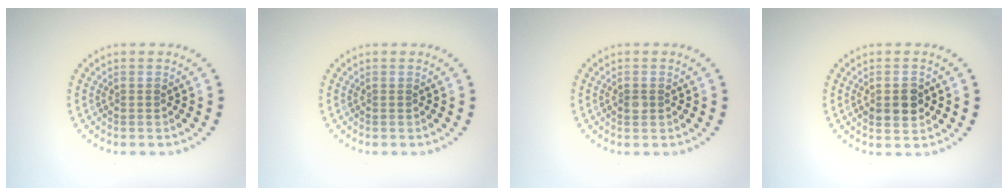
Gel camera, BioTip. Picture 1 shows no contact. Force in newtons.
{"total": 0.0}
{"total": 1.0, "press": 1.0, "slide": 0.1}
{"total": 3.0, "press": 3.0, "slide": 0.2}